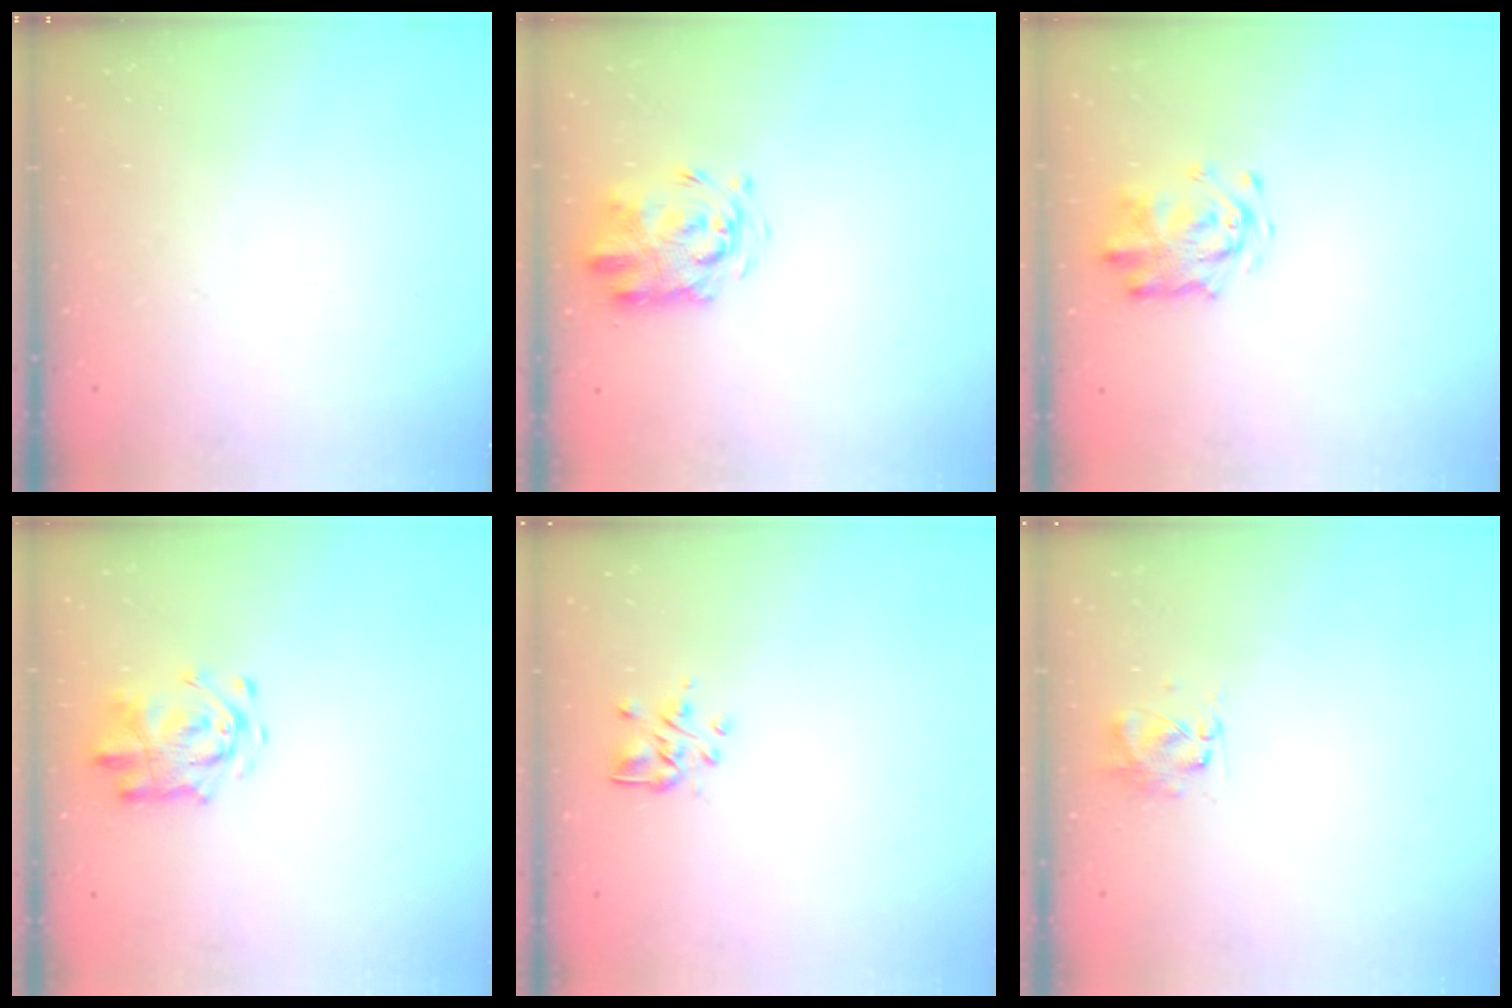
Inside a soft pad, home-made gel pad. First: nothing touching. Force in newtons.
{"total": 3.6, "press": 3.4, "slide": 0.9}
{"total": 3.9, "press": 3.8, "slide": 1.1}
{"total": 4.7, "press": 4.5, "slide": 1.1}
{"total": 2.9, "press": 2.7, "slide": 1.0}
{"total": 3.6, "press": 3.6, "slide": 0.6}